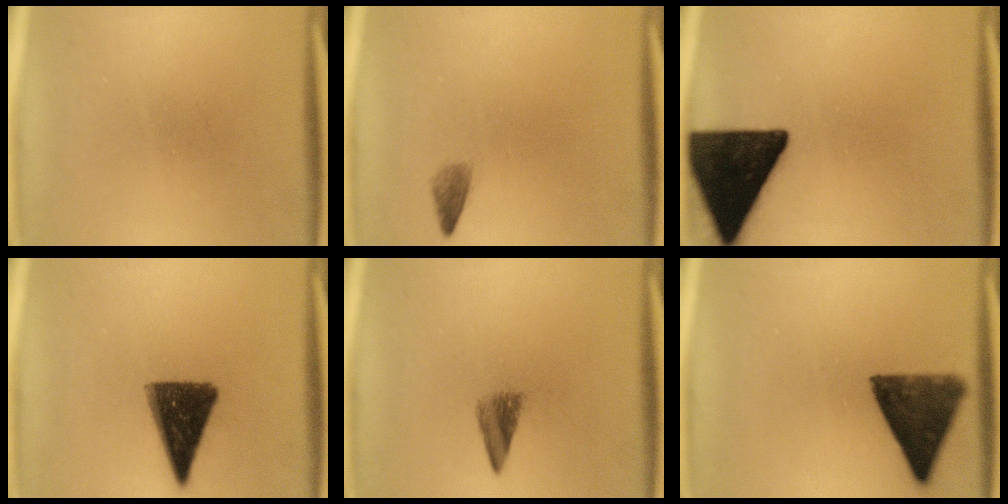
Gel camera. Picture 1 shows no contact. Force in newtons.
{"total": 1.5}
{"total": 18.3}
{"total": 12.5}
{"total": 2.9}
{"total": 11.7}